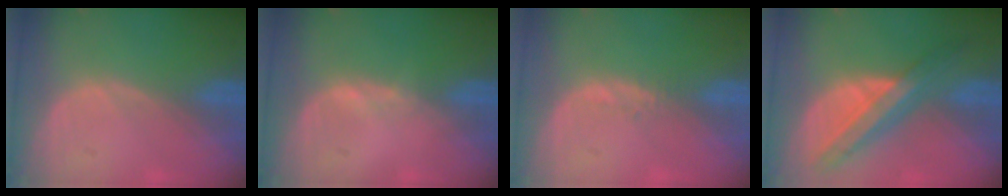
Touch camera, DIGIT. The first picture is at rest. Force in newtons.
{"total": 0.6, "press": 0.5, "slide": 0.3}
{"total": 0.9, "press": 0.8, "slide": 0.4}
{"total": 8.4, "press": 7.1, "slide": 4.5}